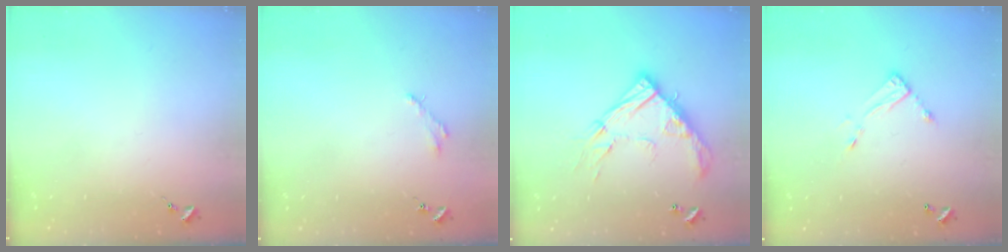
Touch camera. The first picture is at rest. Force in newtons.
{"total": 2.5, "press": 2.5, "slide": 0.2}
{"total": 18.0, "press": 17.9, "slide": 1.6}
{"total": 7.3, "press": 7.3, "slide": 0.3}